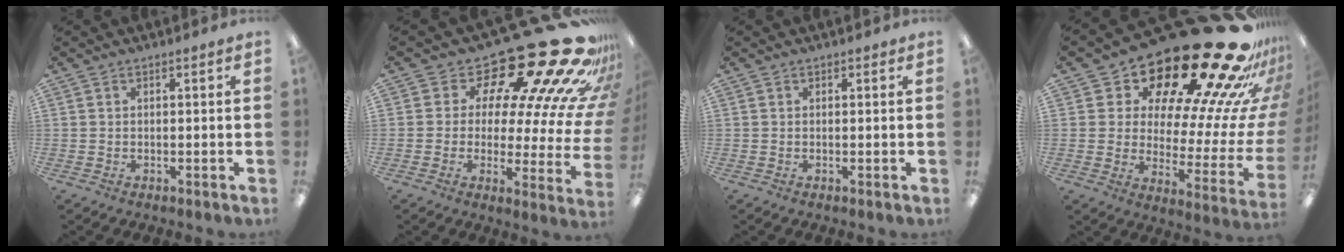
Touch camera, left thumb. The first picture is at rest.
{"total": 26.6, "force": [18.3, 9.5, 16.8], "torque": [-0.211, -0.167, 0.314]}
{"total": 0.0}
{"total": 29.8, "force": [21.5, 10.2, 18.0], "torque": [-0.213, -0.193, 0.376]}